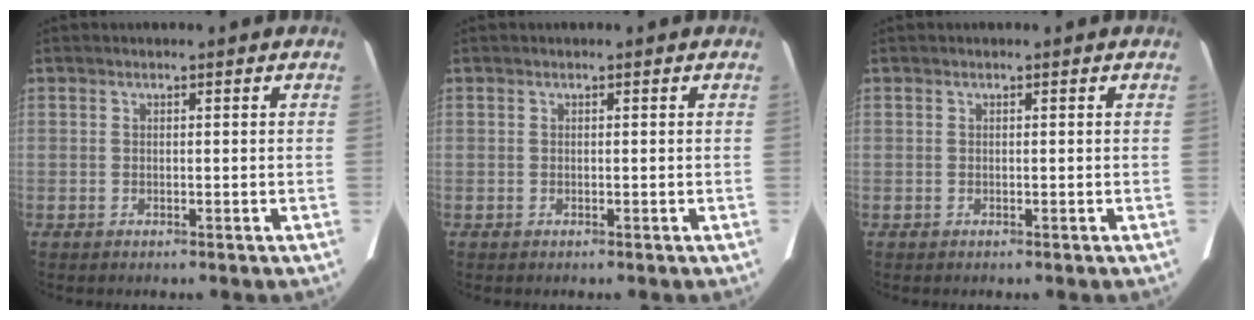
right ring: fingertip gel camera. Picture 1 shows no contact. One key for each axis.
{"total": 0.0}
{"total": 0.0}